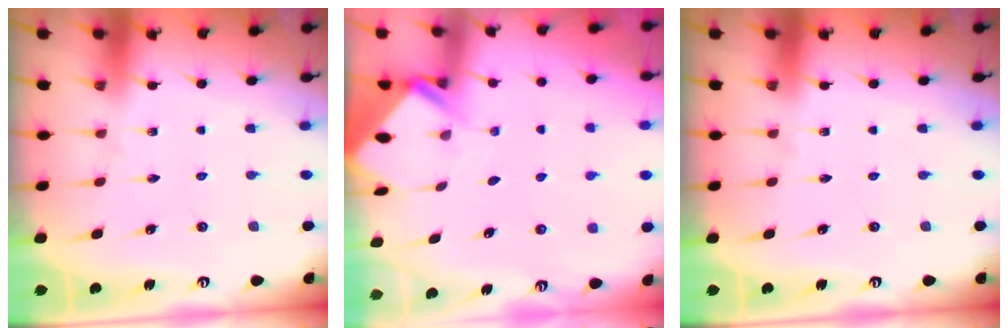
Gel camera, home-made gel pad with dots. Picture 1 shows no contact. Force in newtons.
{"total": 3.0, "press": 3.0, "slide": 0.2}
{"total": 0.0}